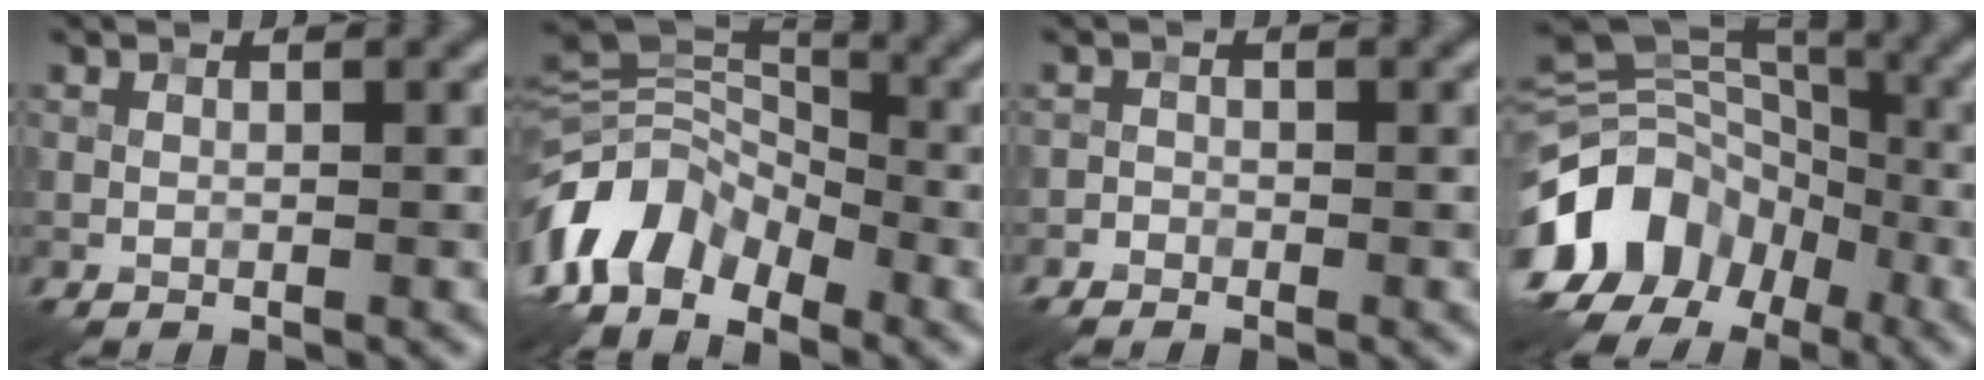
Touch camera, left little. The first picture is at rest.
{"total": 9.1, "force": [-5.0, 5.5, 5.2], "torque": [-0.106, 0.003, -0.115]}
{"total": 0.8, "force": [-0.8, 0.3, 0.0], "torque": [0.001, 0.005, -0.015]}
{"total": 13.4, "force": [-6.4, 10.2, 6.0], "torque": [-0.131, -0.006, -0.115]}